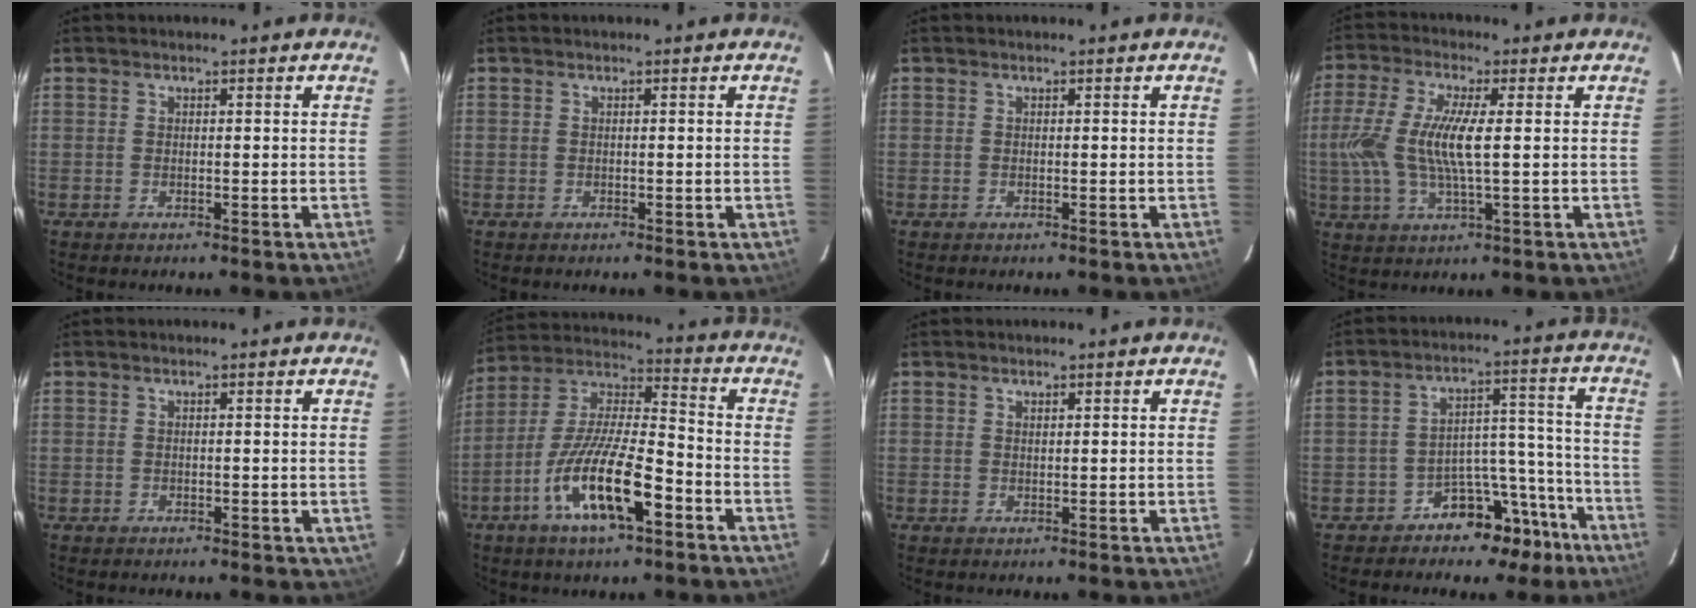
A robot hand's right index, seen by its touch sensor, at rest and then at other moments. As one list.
[{"total": 0.6, "force": [-0.5, 0.2, 0.2], "torque": [-0.003, 0.001, -0.004]}, {"total": 0.0}, {"total": 11.4, "force": [0.2, 2.2, 11.2], "torque": [-0.227, -0.002, 0.004]}, {"total": 0.7, "force": [-0.3, 0.6, 0.2], "torque": [0.003, -0.002, -0.001]}, {"total": 16.6, "force": [-7.8, 4.3, 14.0], "torque": [-0.280, -0.013, -0.147]}, {"total": 0.6, "force": [0.5, 0.2, 0.2], "torque": [-0.005, 0.001, 0.009]}, {"total": 10.4, "force": [-8.1, 6.1, 2.2], "torque": [-0.018, 0.063, -0.110]}]